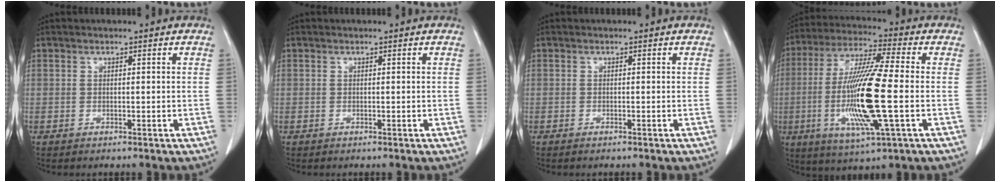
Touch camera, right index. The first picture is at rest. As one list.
[{"total": 0.0}, {"total": 0.6, "force": [-0.5, 0.0, 0.3], "torque": [-0.009, -0.002, -0.008]}, {"total": 16.7, "force": [-2.6, 1.0, 16.5], "torque": [-0.335, -0.014, -0.052]}]